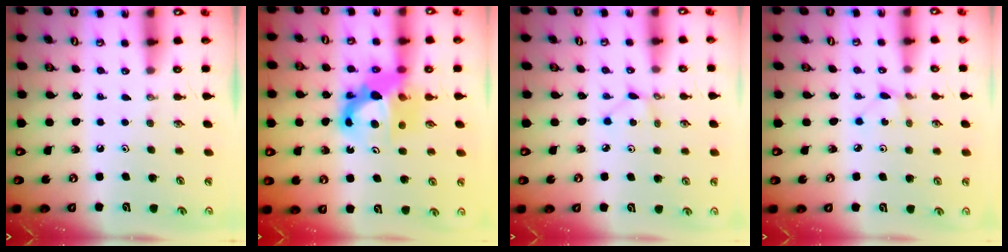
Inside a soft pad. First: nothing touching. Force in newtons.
{"total": 12.9, "press": 12.8, "slide": 1.5}
{"total": 2.1, "press": 2.1, "slide": 0.3}
{"total": 1.1, "press": 1.1, "slide": 0.1}